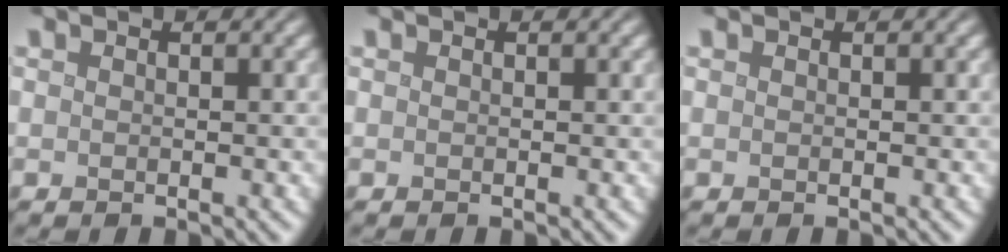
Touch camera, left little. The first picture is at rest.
{"total": 0.0}
{"total": 0.0}